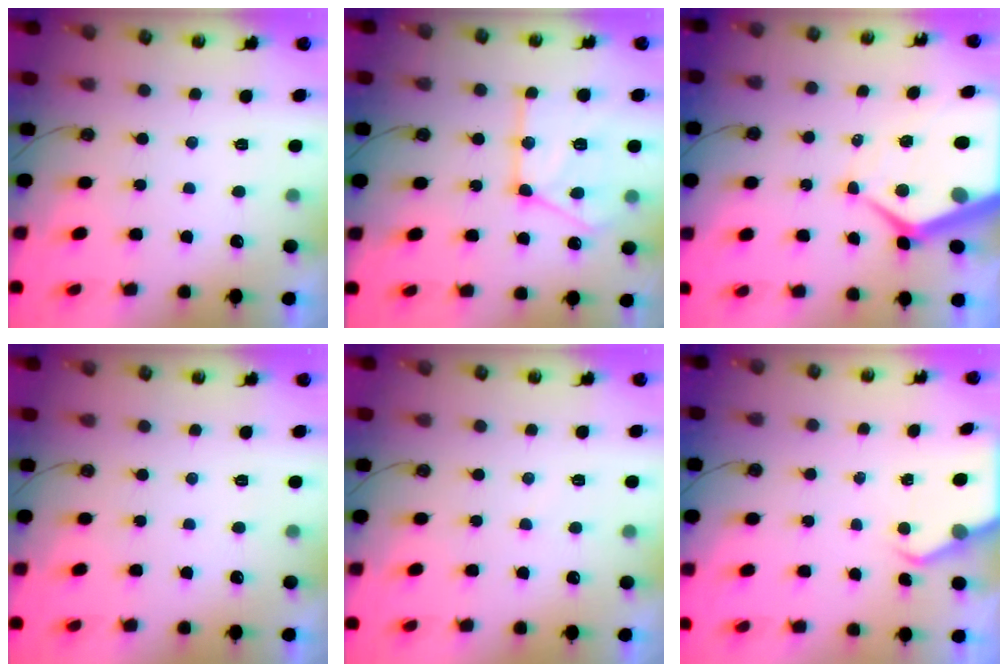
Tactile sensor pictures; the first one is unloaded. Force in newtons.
{"total": 17.1, "press": 17.0, "slide": 1.4}
{"total": 14.7, "press": 14.6, "slide": 1.3}
{"total": 0.0}
{"total": 3.8, "press": 3.8, "slide": 0.4}
{"total": 4.0, "press": 4.0, "slide": 0.2}